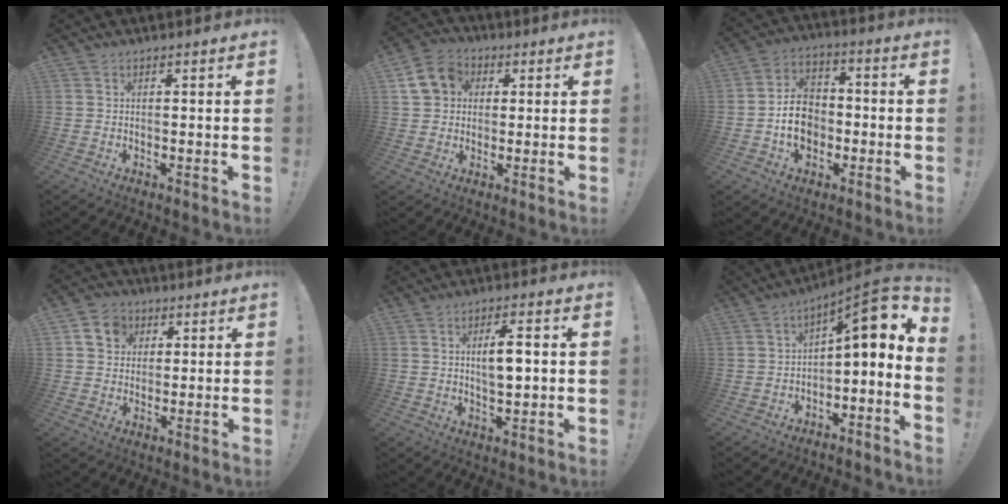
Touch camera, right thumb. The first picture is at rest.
{"total": 10.7, "force": [2.9, 9.2, 4.5], "torque": [-0.069, 0.000, 0.061]}
{"total": 12.1, "force": [-2.2, 9.6, 6.9], "torque": [-0.106, 0.023, -0.034]}
{"total": 8.1, "force": [3.1, 6.9, 3.0], "torque": [-0.045, -0.005, 0.063]}
{"total": 6.9, "force": [0.9, 2.4, 6.4], "torque": [-0.101, 0.001, 0.010]}
{"total": 10.1, "force": [3.0, 2.7, 9.2], "torque": [-0.128, -0.027, 0.046]}